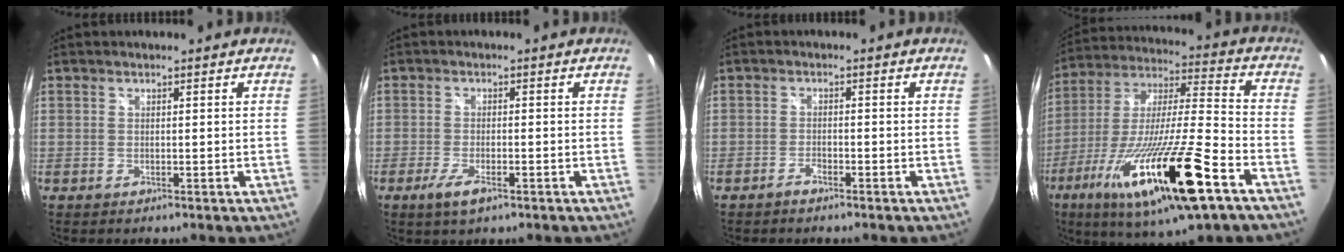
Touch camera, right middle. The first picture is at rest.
{"total": 4.4, "force": [-2.5, 1.3, 3.3], "torque": [-0.077, -0.010, -0.049]}
{"total": 1.8, "force": [-1.5, 0.5, 0.7], "torque": [-0.023, 0.000, -0.032]}
{"total": 26.6, "force": [-14.1, 3.4, 22.3], "torque": [-0.410, -0.071, -0.249]}